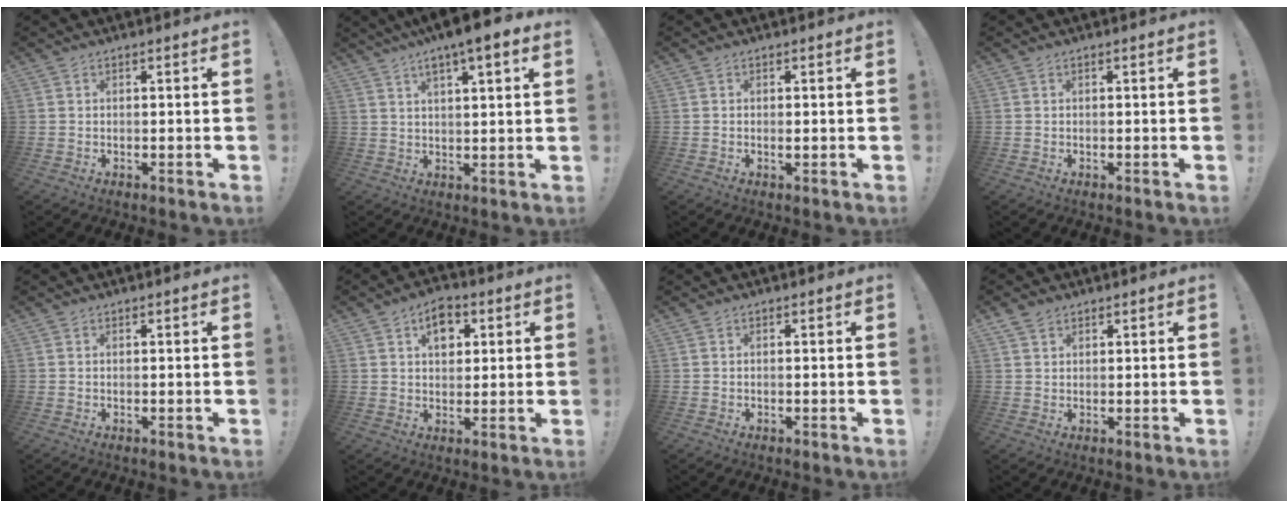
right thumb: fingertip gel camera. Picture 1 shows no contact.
{"total": 7.4, "force": [4.5, 1.1, 5.8], "torque": [-0.086, -0.027, 0.073]}
{"total": 0.7, "force": [-0.1, 0.4, 0.6], "torque": [-0.003, -0.002, -0.003]}
{"total": 0.0}
{"total": 0.0}
{"total": 7.8, "force": [3.0, 5.5, 4.7], "torque": [-0.059, -0.001, 0.051]}
{"total": 0.0}
{"total": 2.8, "force": [2.1, 1.6, 1.0], "torque": [-0.017, -0.005, 0.039]}